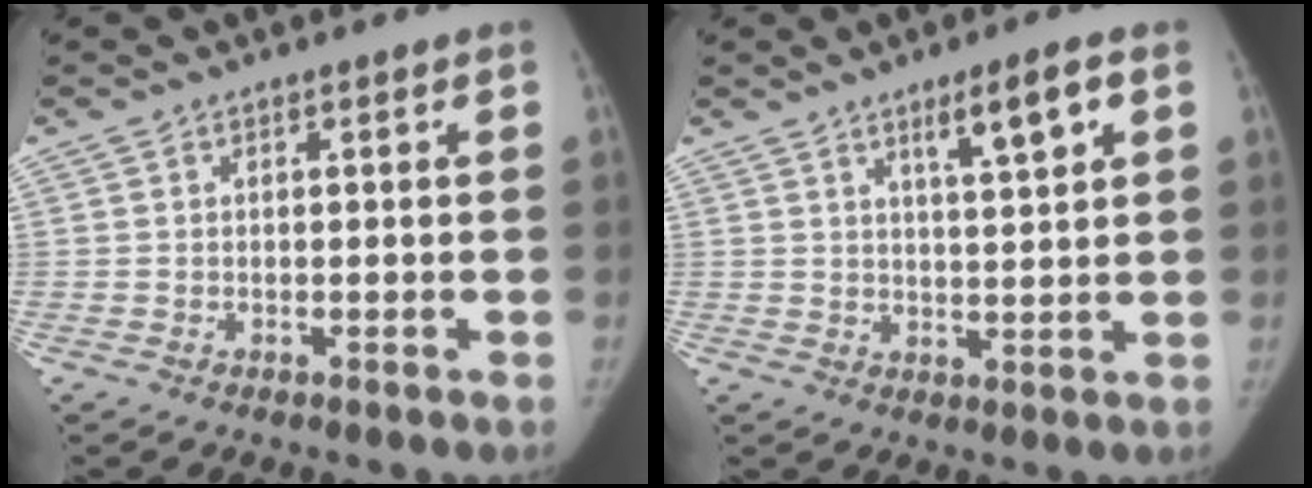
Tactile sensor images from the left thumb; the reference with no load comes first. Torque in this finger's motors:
{"motor_torque": [-0.06, 0.10, 0.65, -0.31, 0.15]}